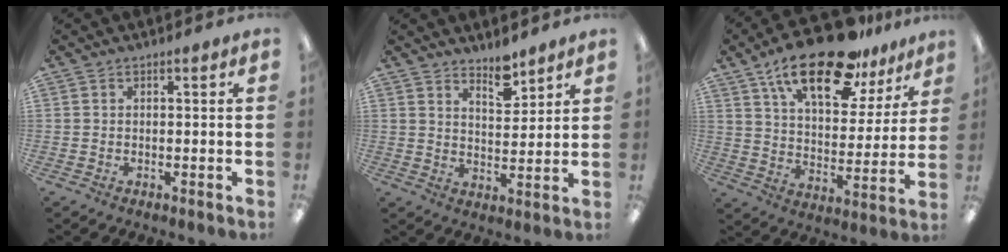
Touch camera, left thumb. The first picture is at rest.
{"total": 6.5, "force": [5.5, 2.4, 2.6], "torque": [-0.017, -0.044, 0.092]}
{"total": 21.7, "force": [14.5, 8.8, 13.5], "torque": [-0.214, -0.079, 0.245]}